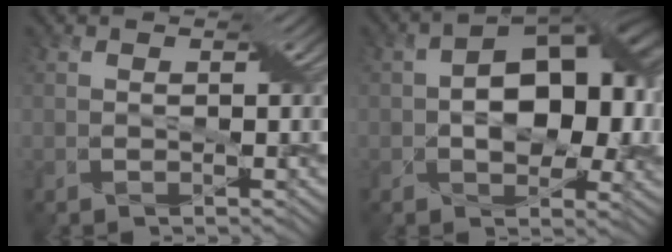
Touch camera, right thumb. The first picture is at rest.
{"total": 12.2, "force": [0.3, 7.7, 9.5], "torque": [-0.116, 0.012, 0.004]}